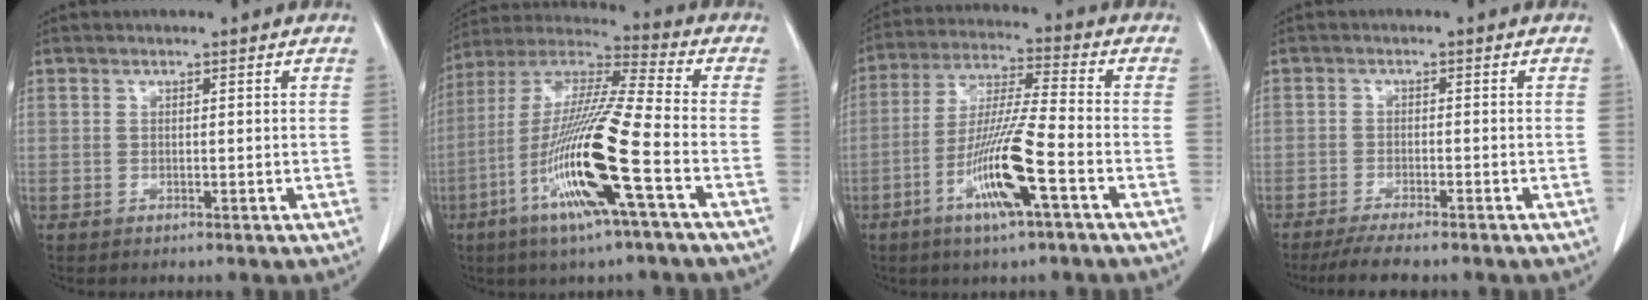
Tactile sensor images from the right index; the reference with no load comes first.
{"total": 18.3, "force": [-6.6, -0.2, 17.1], "torque": [-0.351, -0.021, -0.134]}
{"total": 12.4, "force": [-5.2, 0.1, 11.3], "torque": [-0.225, -0.011, -0.100]}
{"total": 6.4, "force": [-5.4, 0.5, 3.4], "torque": [-0.051, -0.014, -0.087]}